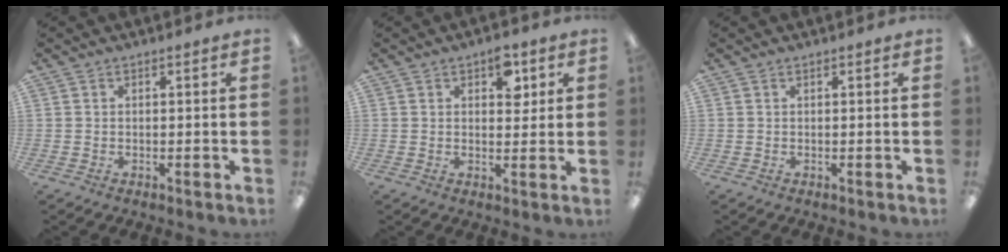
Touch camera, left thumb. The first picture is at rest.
{"total": 6.2, "force": [2.9, 3.6, 4.2], "torque": [-0.040, -0.010, 0.043]}
{"total": 0.0}